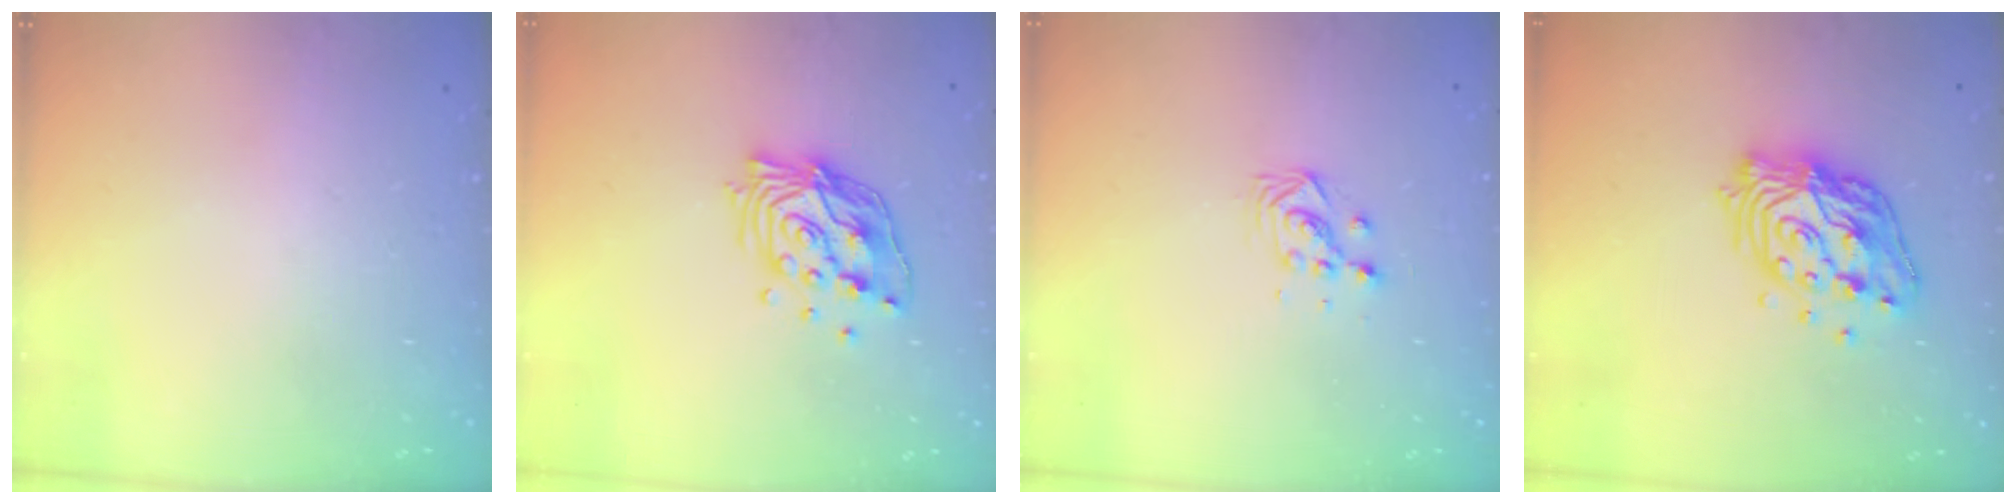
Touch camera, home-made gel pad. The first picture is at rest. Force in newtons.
{"total": 13.1, "press": 13.1, "slide": 1.2}
{"total": 3.2, "press": 3.2, "slide": 0.5}
{"total": 18.0, "press": 17.9, "slide": 1.6}